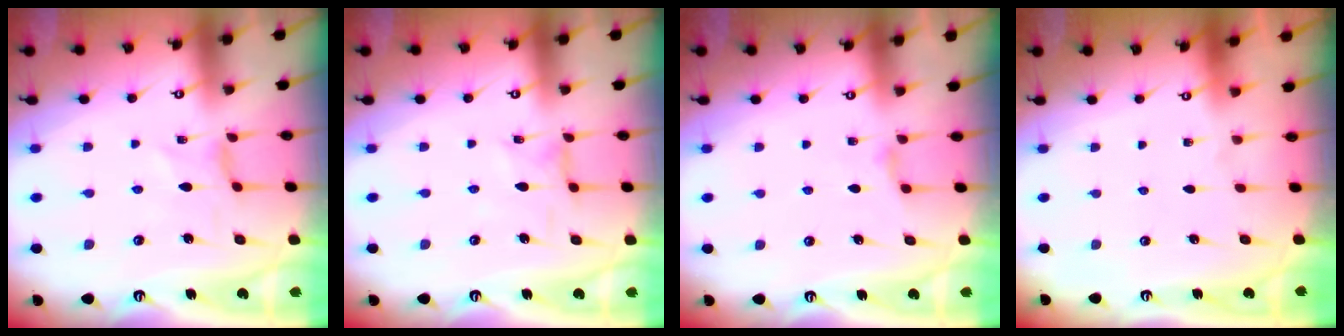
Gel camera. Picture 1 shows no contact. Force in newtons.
{"total": 0.9, "press": 0.9, "slide": 0.2}
{"total": 2.3, "press": 2.3, "slide": 0.4}
{"total": 0.0}